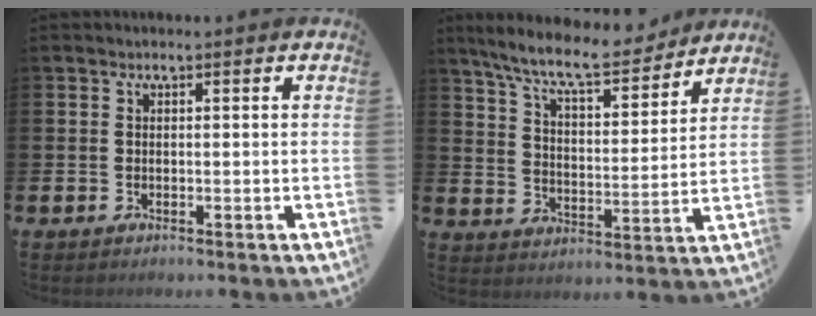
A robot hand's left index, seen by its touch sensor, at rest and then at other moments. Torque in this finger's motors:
{"motor_torque": [1.12, -1.02, 0.95, 0.21]}